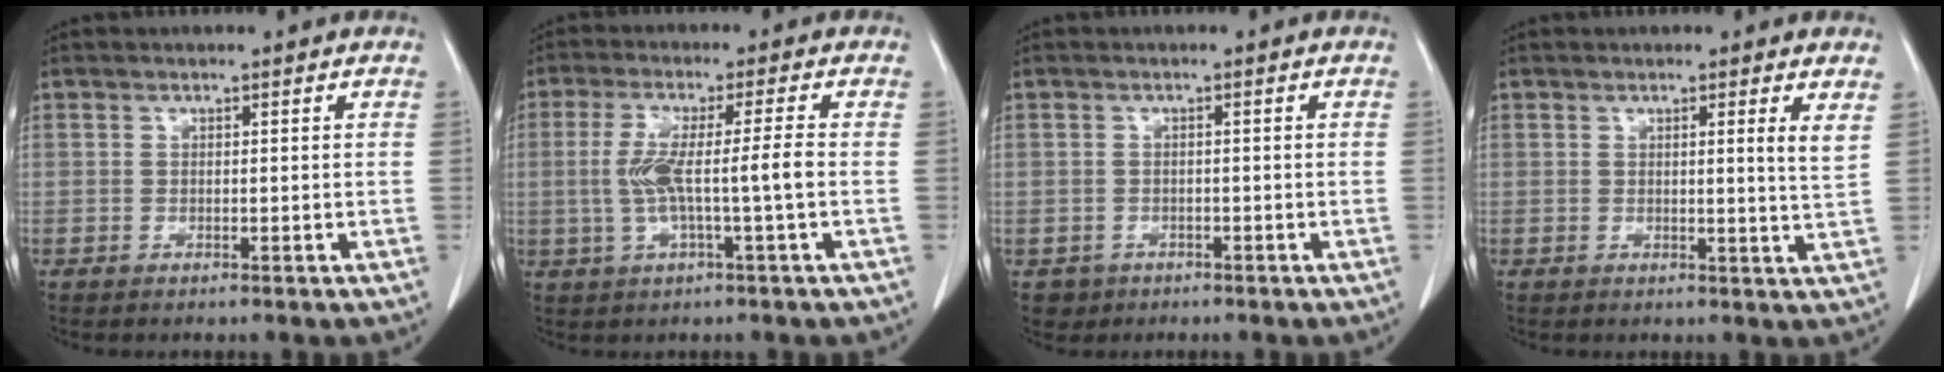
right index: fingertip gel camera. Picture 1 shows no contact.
{"total": 7.5, "force": [-0.8, -0.4, 7.5], "torque": [-0.151, 0.007, -0.013]}
{"total": 2.1, "force": [-1.0, 1.8, 0.0], "torque": [-0.005, 0.005, -0.012]}
{"total": 2.9, "force": [1.4, -0.6, 2.4], "torque": [-0.036, -0.011, 0.015]}